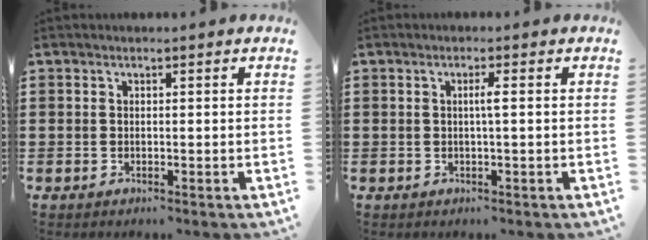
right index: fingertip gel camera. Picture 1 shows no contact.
{"total": 1.6, "force": [0.1, -0.1, 1.6], "torque": [-0.030, -0.001, -0.002]}